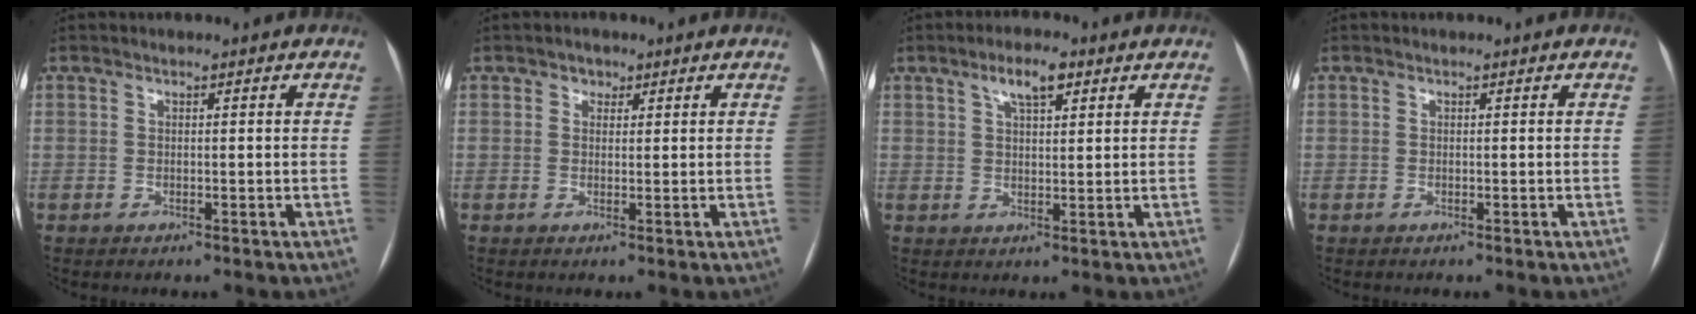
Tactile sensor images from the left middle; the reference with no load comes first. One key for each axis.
{"total": 1.5, "fx": 0.8, "fy": 1.2, "fz": 0.4, "tx": -0.002, "ty": -0.001, "tz": 0.009}
{"total": 4.8, "fx": 2.7, "fy": 1.5, "fz": 3.7, "tx": -0.069, "ty": 0.010, "tz": 0.045}
{"total": 0.0}